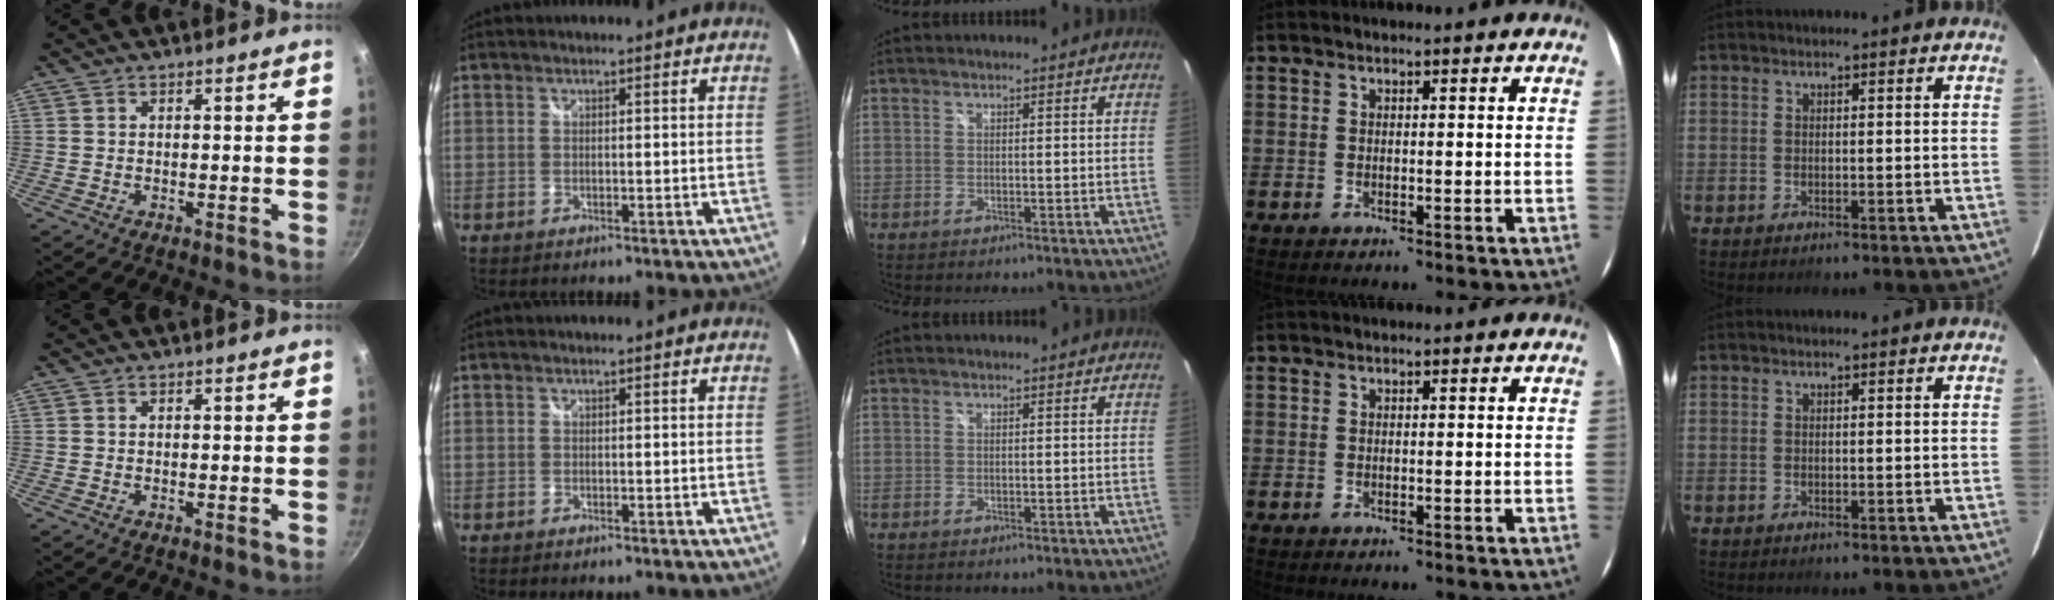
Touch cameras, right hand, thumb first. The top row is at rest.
{}